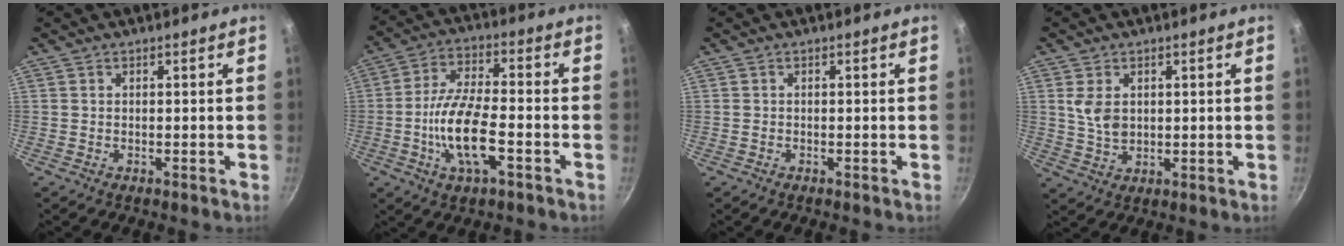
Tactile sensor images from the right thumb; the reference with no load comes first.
{"total": 12.9, "force": [-3.6, 5.0, 11.4], "torque": [-0.223, 0.020, -0.068]}
{"total": 0.5, "force": [-0.1, 0.4, 0.4], "torque": [-0.012, 0.003, 0.000]}
{"total": 5.4, "force": [1.4, 3.6, 3.8], "torque": [-0.061, -0.007, 0.035]}